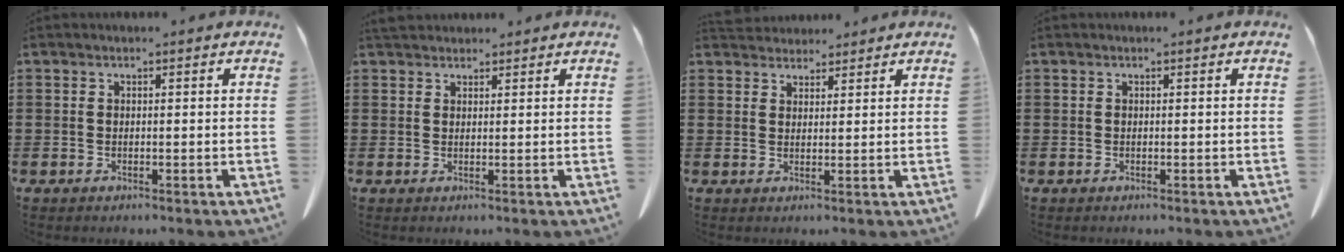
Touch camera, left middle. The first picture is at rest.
{"total": 2.2, "force": [2.0, 0.8, 0.5], "torque": [-0.016, 0.003, 0.039]}
{"total": 3.1, "force": [2.9, 0.8, 0.1], "torque": [-0.009, -0.005, 0.057]}
{"total": 0.0}